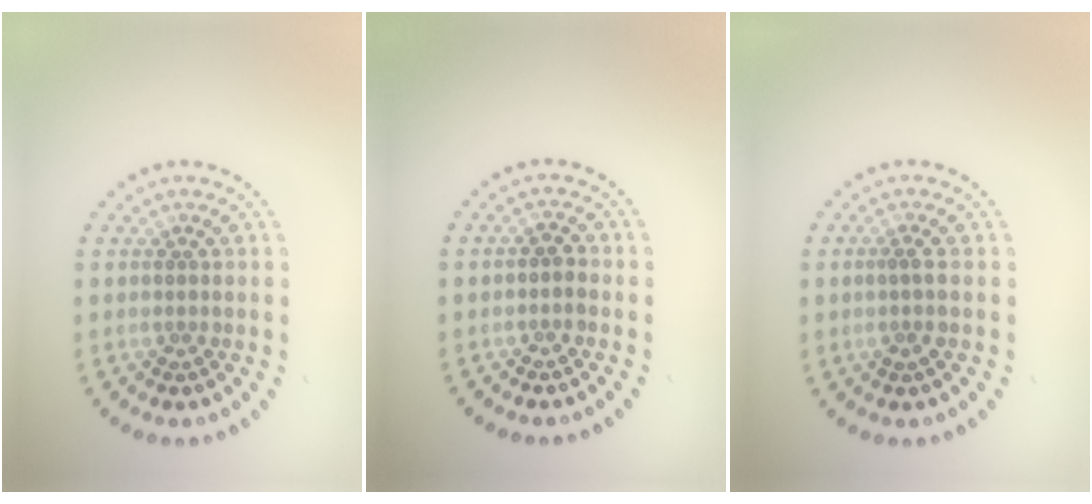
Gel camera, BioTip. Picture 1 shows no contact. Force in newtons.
{"total": 0.8, "press": 0.8, "slide": 0.2}
{"total": 1.2, "press": 1.1, "slide": 0.6}